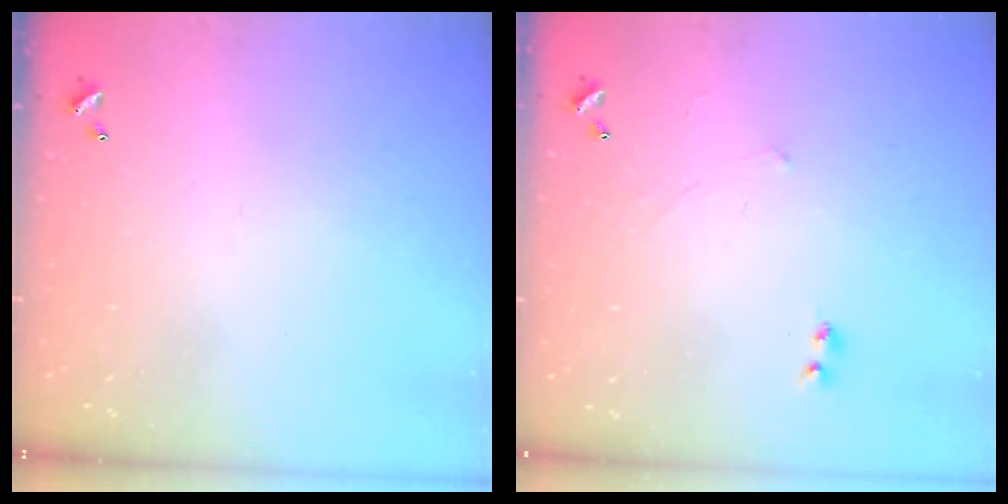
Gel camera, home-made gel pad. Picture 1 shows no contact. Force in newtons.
{"total": 2.3, "press": 2.3, "slide": 0.3}